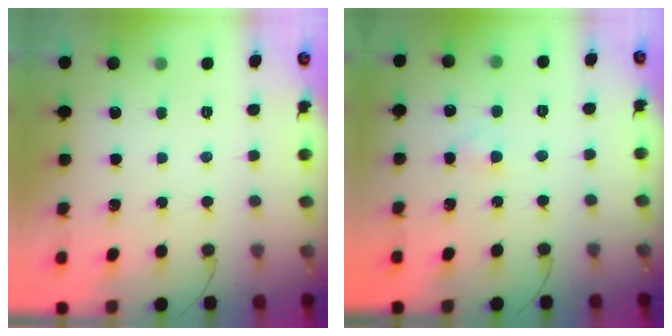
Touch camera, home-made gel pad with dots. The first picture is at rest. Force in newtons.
{"total": 1.8, "press": 1.5, "slide": 0.9}